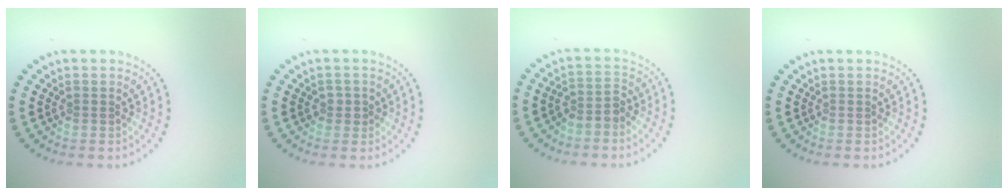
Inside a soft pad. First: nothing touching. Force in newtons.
{"total": 0.8, "press": 0.8, "slide": 0.2}
{"total": 2.2, "press": 1.7, "slide": 1.3}
{"total": 0.0}